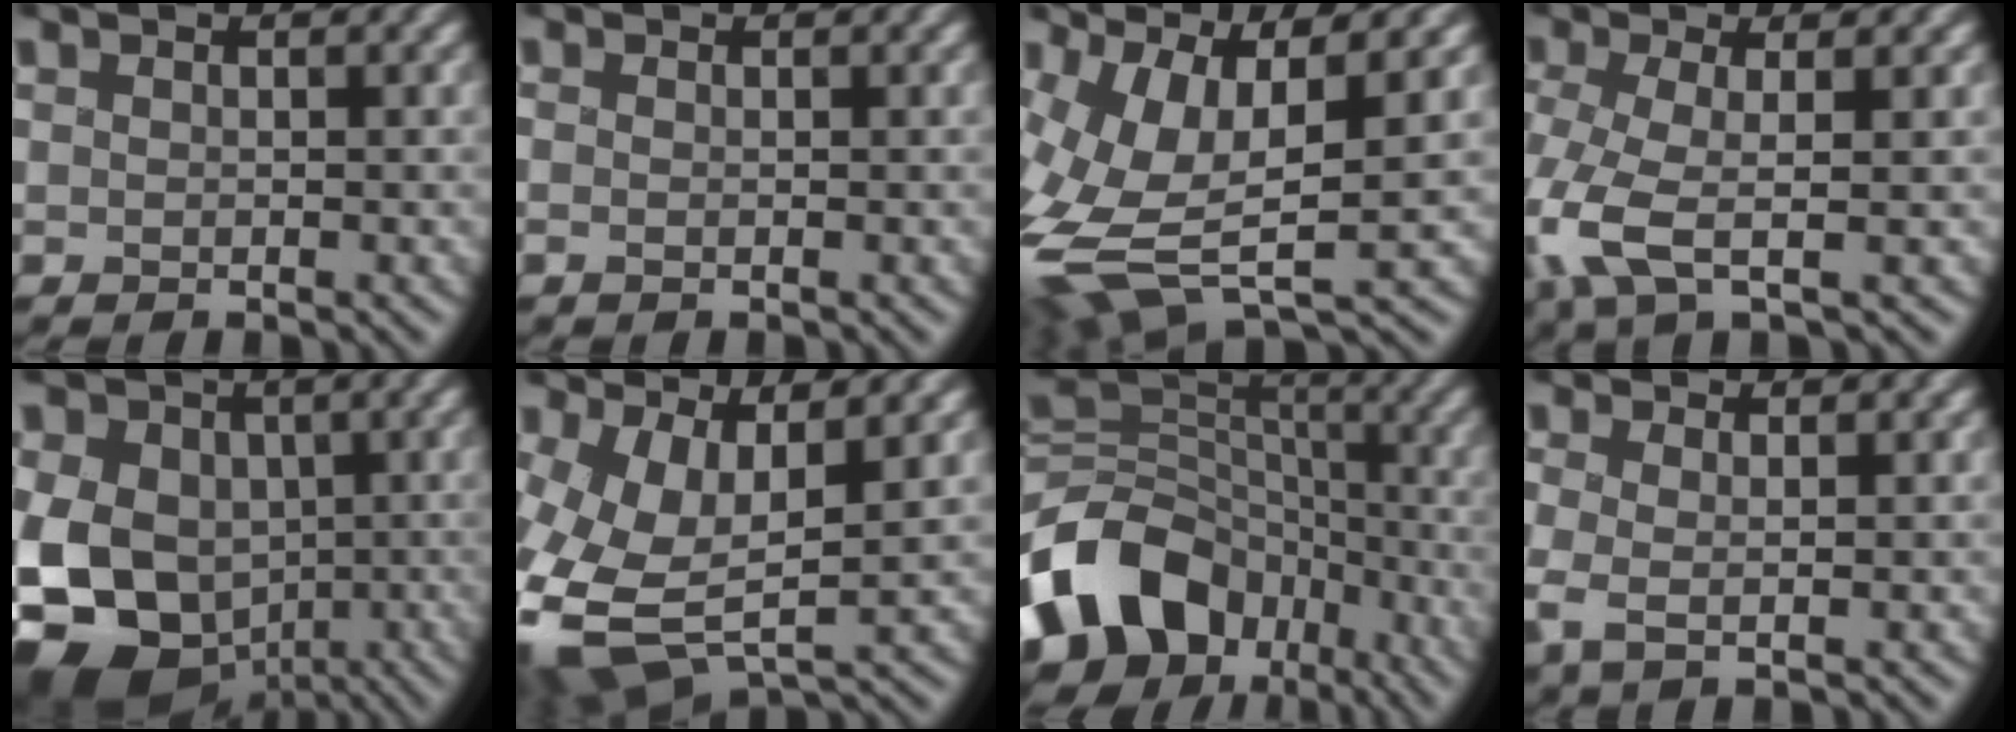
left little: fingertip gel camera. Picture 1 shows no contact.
{"total": 0.0}
{"total": 11.7, "force": [-0.9, 4.8, 10.7], "torque": [-0.257, -0.010, 0.003]}
{"total": 4.7, "force": [-1.7, 1.1, 4.2], "torque": [-0.112, -0.008, -0.033]}
{"total": 13.4, "force": [-4.0, 10.3, 7.6], "torque": [-0.140, -0.012, -0.079]}
{"total": 9.0, "force": [-1.4, 4.7, 7.6], "torque": [-0.194, -0.024, -0.011]}
{"total": 16.2, "force": [-8.7, 11.5, 7.4], "torque": [-0.183, -0.002, -0.147]}
{"total": 1.4, "force": [-0.3, 0.3, 1.4], "torque": [-0.033, -0.001, -0.002]}